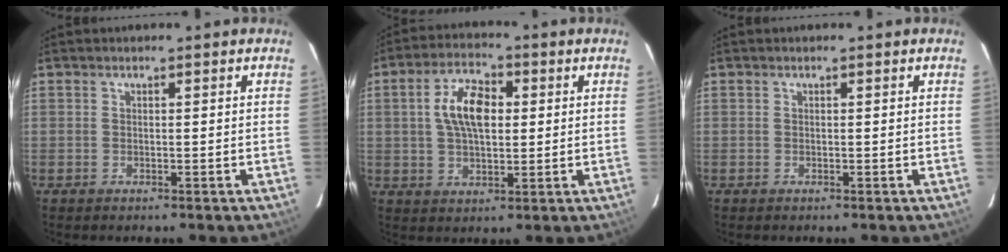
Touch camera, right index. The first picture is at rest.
{"total": 9.3, "force": [1.6, 5.0, 7.7], "torque": [-0.143, 0.017, 0.029]}
{"total": 0.0}